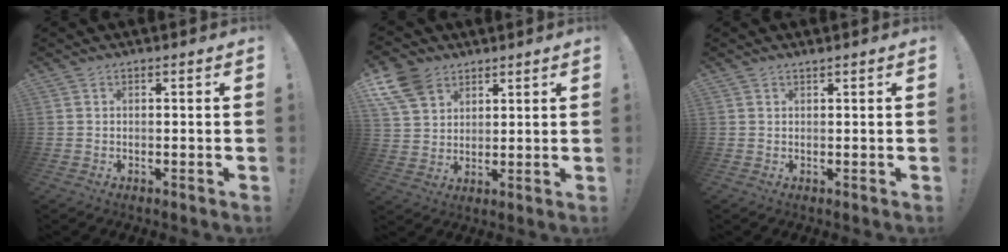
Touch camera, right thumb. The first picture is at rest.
{"total": 10.1, "force": [6.1, 6.9, 4.2], "torque": [-0.081, -0.032, 0.121]}
{"total": 0.8, "force": [0.8, -0.3, 0.1], "torque": [0.003, -0.002, 0.013]}